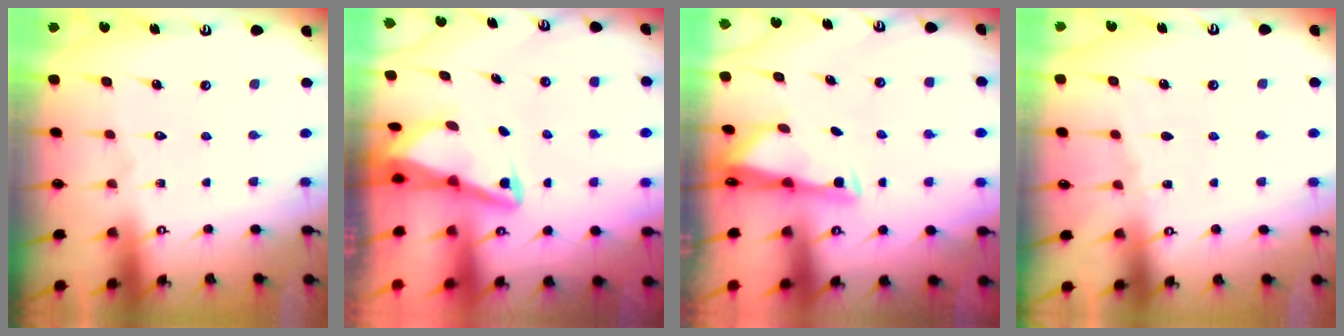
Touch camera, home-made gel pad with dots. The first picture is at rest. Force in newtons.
{"total": 3.6, "press": 3.5, "slide": 0.8}
{"total": 2.7, "press": 2.7, "slide": 0.4}
{"total": 1.9, "press": 1.9, "slide": 0.4}